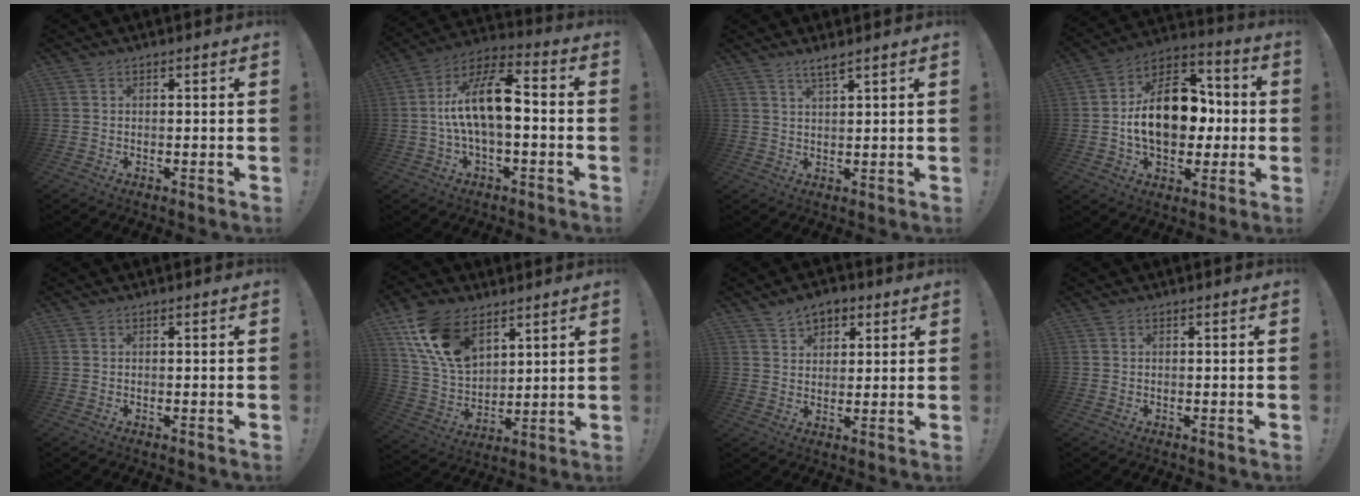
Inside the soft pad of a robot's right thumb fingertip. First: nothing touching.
{"total": 15.0, "force": [0.0, 6.4, 13.6], "torque": [-0.234, 0.008, 0.000]}
{"total": 3.1, "force": [2.5, 0.2, 1.9], "torque": [-0.041, -0.009, 0.044]}
{"total": 19.6, "force": [-0.8, 13.3, 14.5], "torque": [-0.230, 0.020, -0.004]}
{"total": 0.0}
{"total": 17.1, "force": [9.0, 10.6, 10.1], "torque": [-0.203, -0.037, 0.174]}
{"total": 6.3, "force": [4.0, 4.4, 2.2], "torque": [-0.035, -0.014, 0.074]}
{"total": 0.0}